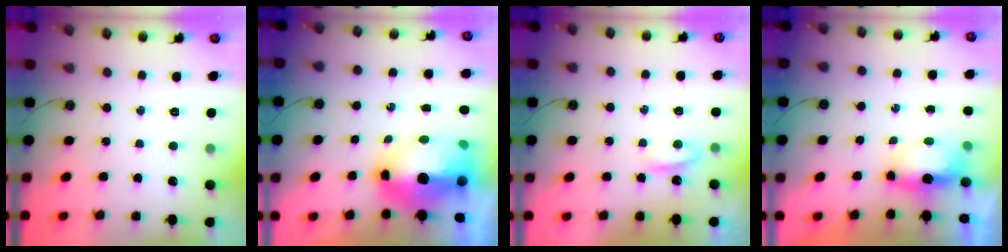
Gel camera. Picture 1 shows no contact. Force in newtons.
{"total": 12.5, "press": 12.4, "slide": 1.7}
{"total": 3.9, "press": 3.9, "slide": 0.4}
{"total": 6.7, "press": 6.4, "slide": 2.2}